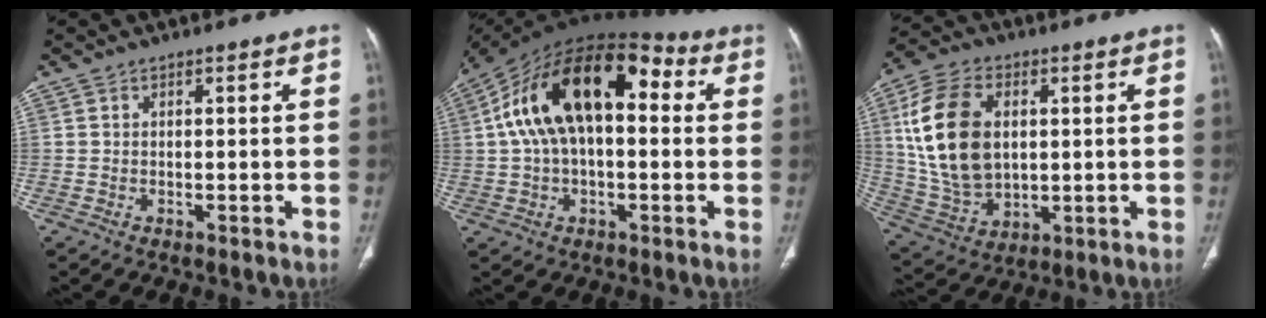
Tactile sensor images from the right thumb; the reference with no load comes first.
{"total": 21.6, "force": [3.7, 11.8, 17.7], "torque": [-0.298, 0.048, 0.047]}
{"total": 18.2, "force": [3.4, 11.8, 13.4], "torque": [-0.253, -0.004, 0.075]}